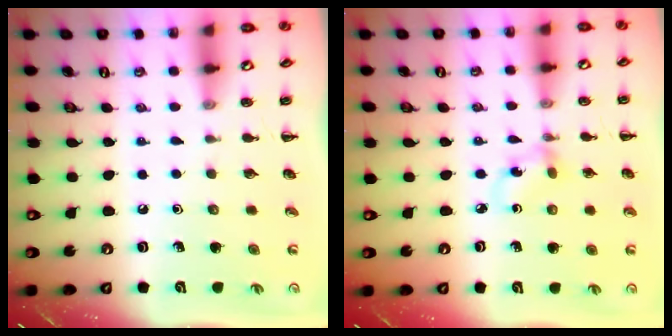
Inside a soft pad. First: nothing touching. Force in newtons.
{"total": 2.8, "press": 2.8, "slide": 0.7}